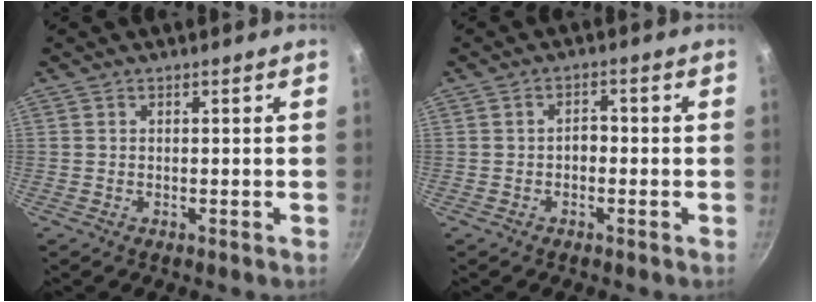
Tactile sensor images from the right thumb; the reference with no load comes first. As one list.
[{"total": 2.2, "force": [-0.6, 1.5, 1.5], "torque": [-0.010, 0.013, -0.012]}]